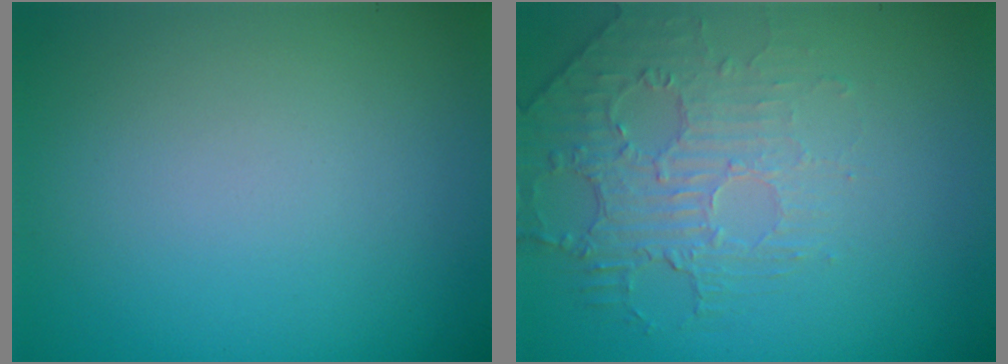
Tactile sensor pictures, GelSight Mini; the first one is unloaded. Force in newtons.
{"total": 2.3, "press": 1.5, "slide": 1.7}